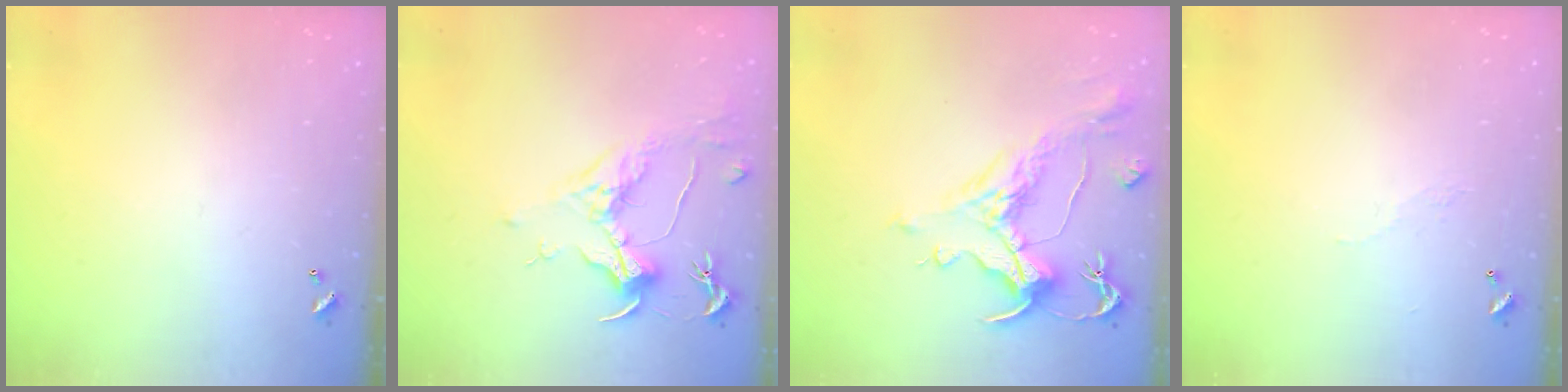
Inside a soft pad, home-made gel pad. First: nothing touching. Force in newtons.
{"total": 1.5, "press": 1.3, "slide": 0.8}
{"total": 2.0, "press": 1.5, "slide": 1.4}
{"total": 2.9, "press": 2.9, "slide": 0.5}